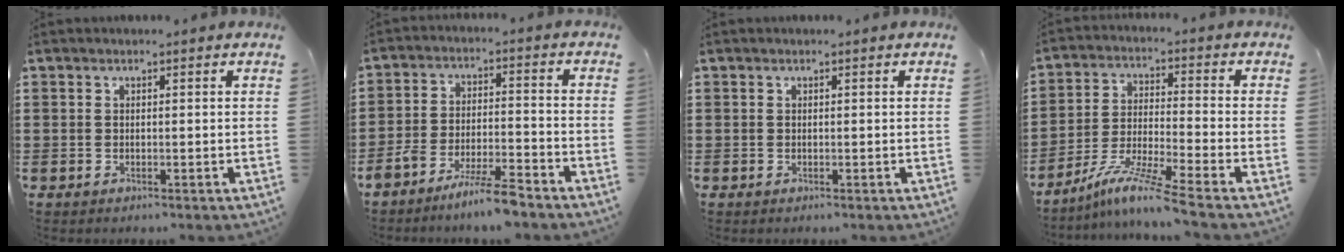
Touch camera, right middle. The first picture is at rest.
{"total": 6.5, "force": [-5.9, 0.3, 2.9], "torque": [-0.057, -0.006, -0.111]}
{"total": 0.0}
{"total": 8.5, "force": [-6.8, -0.4, 5.0], "torque": [-0.106, -0.015, -0.135]}